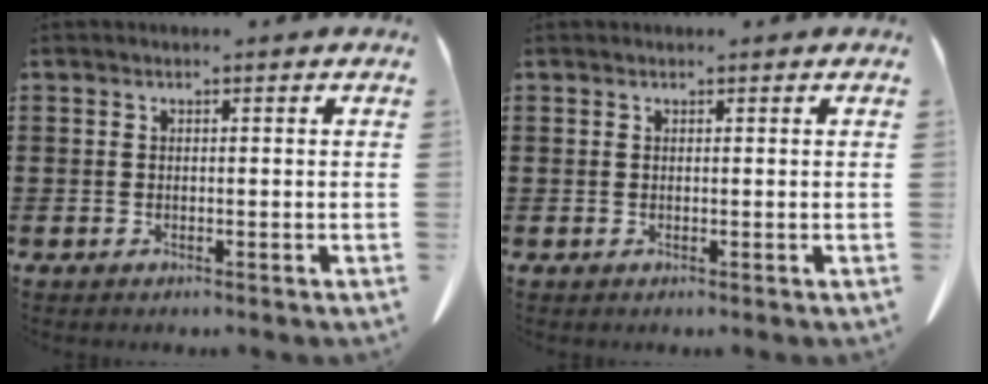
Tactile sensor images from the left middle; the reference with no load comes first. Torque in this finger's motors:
{"motor_torque": [0.32, 0.25, -0.02, -0.03]}